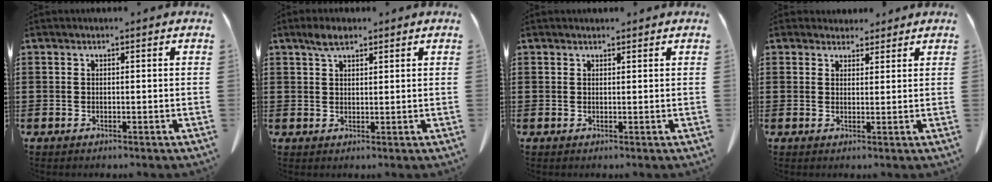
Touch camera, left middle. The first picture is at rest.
{"total": 3.0, "force": [2.2, 1.3, 1.6], "torque": [-0.029, 0.000, 0.039]}
{"total": 0.9, "force": [0.8, 0.2, 0.0], "torque": [-0.003, -0.002, 0.018]}
{"total": 3.1, "force": [2.7, 1.4, 0.5], "torque": [-0.010, -0.003, 0.051]}